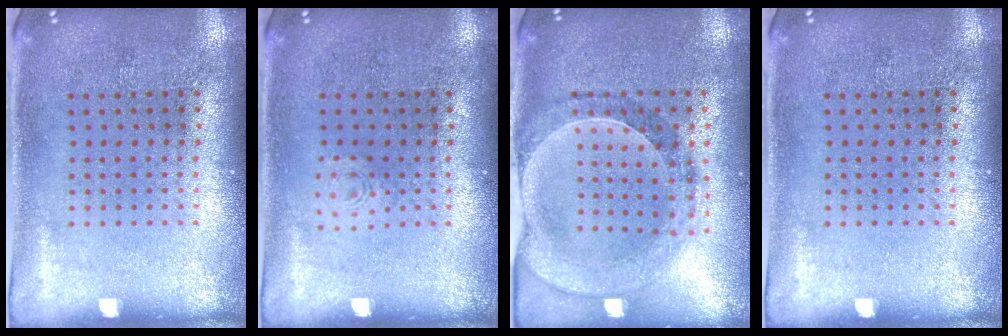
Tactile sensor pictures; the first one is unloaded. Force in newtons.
{"total": 0.6, "press": 0.6, "slide": 0.1}
{"total": 0.8, "press": 0.7, "slide": 0.3}
{"total": 0.0}